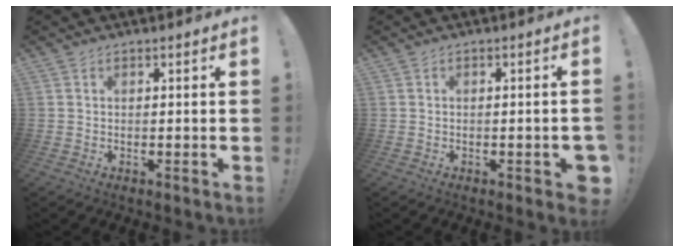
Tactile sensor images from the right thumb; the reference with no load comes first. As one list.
[{"total": 2.4, "force": [-1.1, 0.7, 2.0], "torque": [-0.029, 0.006, -0.015]}]